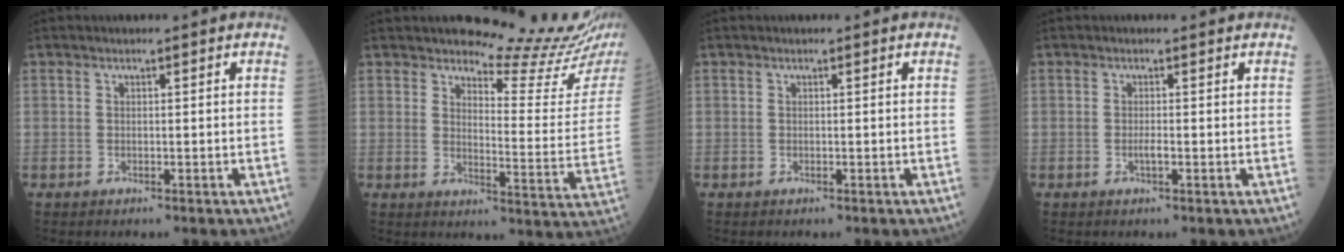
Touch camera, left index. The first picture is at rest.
{"total": 13.9, "force": [13.5, -0.5, 3.0], "torque": [-0.040, -0.108, 0.149]}
{"total": 0.0}
{"total": 0.9, "force": [-0.4, 0.1, 0.8], "torque": [-0.015, -0.004, -0.006]}